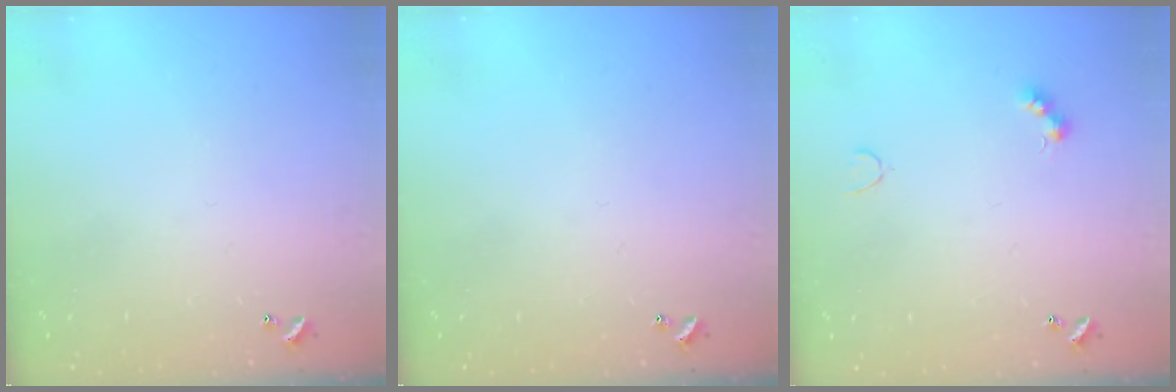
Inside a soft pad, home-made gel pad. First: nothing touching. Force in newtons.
{"total": 0.0}
{"total": 4.0, "press": 3.9, "slide": 0.8}